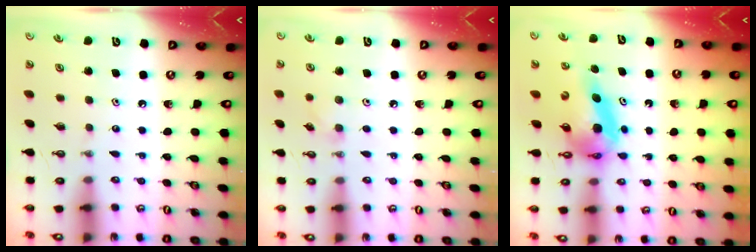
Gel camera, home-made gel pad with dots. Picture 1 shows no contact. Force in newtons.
{"total": 4.7, "press": 4.6, "slide": 0.9}
{"total": 9.6, "press": 9.5, "slide": 0.9}